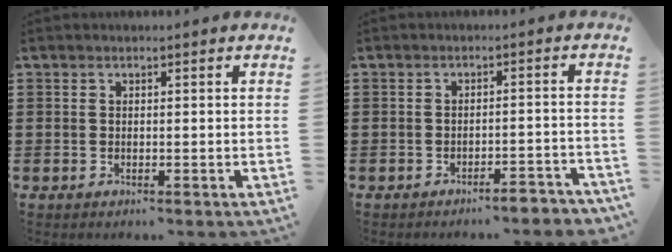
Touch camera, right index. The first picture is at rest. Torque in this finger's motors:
{"motor_torque": [1.08, 1.06, 0.06, -0.01]}